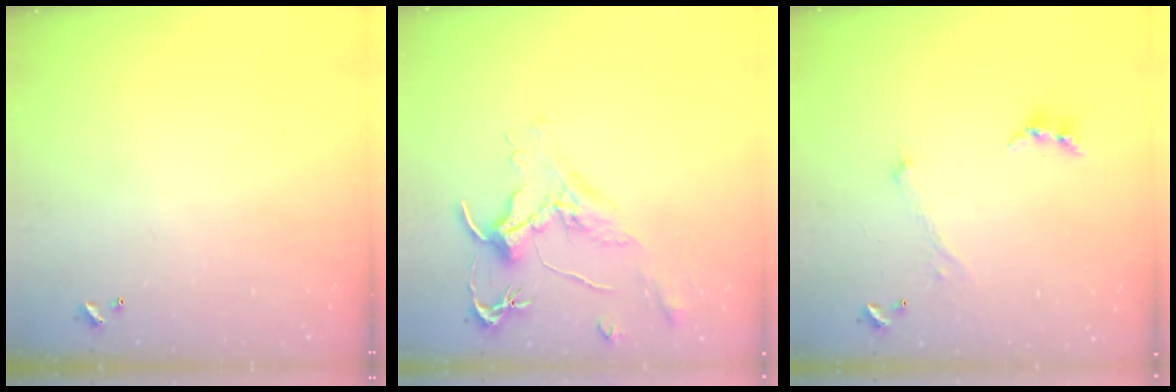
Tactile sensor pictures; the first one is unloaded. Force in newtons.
{"total": 1.6, "press": 1.5, "slide": 0.7}
{"total": 0.8, "press": 0.7, "slide": 0.4}